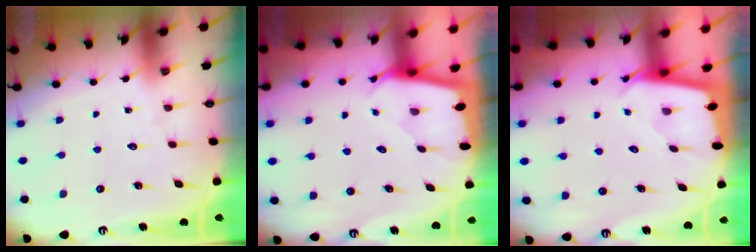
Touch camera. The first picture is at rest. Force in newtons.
{"total": 1.7, "press": 1.6, "slide": 0.2}
{"total": 2.0, "press": 2.0, "slide": 0.2}